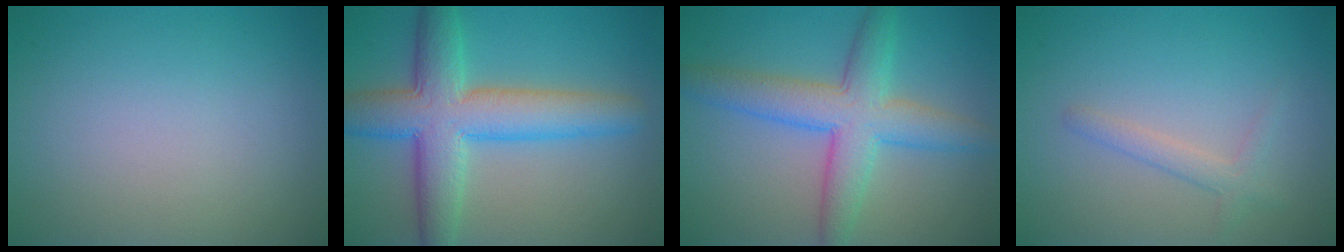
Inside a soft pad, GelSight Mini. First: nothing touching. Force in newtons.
{"total": 8.2, "press": 8.2, "slide": 0.3}
{"total": 6.3, "press": 6.3, "slide": 0.1}
{"total": 1.7, "press": 1.7, "slide": 0.1}